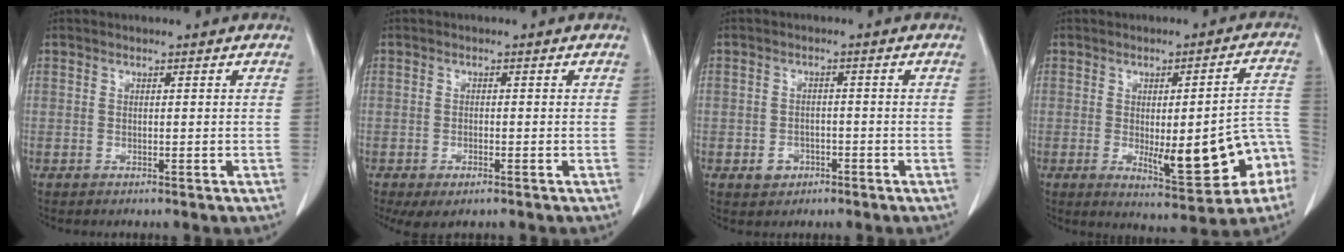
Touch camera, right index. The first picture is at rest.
{"total": 3.2, "force": [-1.8, 1.2, 2.3], "torque": [-0.043, -0.006, -0.024]}
{"total": 2.7, "force": [-1.3, 2.2, 0.9], "torque": [-0.009, 0.007, -0.016]}
{"total": 15.6, "force": [-4.4, 3.6, 14.5], "torque": [-0.141, 0.023, -0.039]}